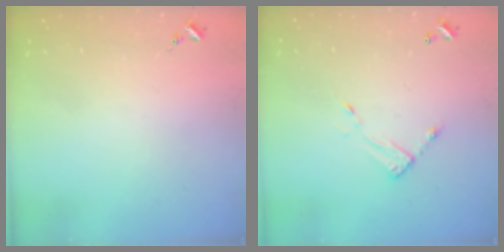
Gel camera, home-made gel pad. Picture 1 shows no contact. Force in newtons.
{"total": 7.1, "press": 7.1, "slide": 0.5}